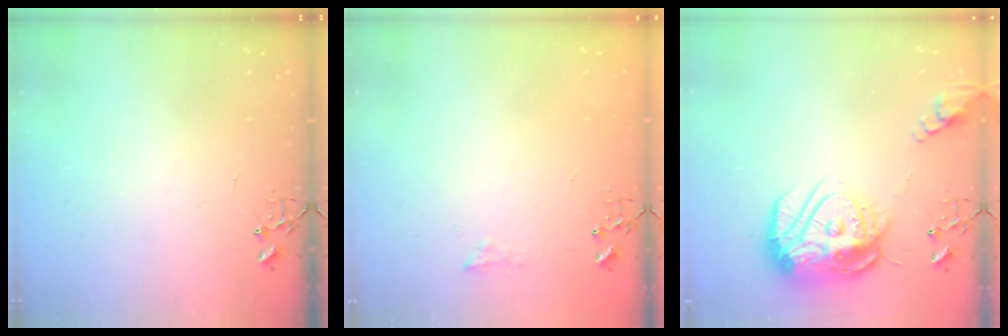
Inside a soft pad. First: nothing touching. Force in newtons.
{"total": 6.9, "press": 6.8, "slide": 0.7}
{"total": 18.8, "press": 18.8, "slide": 1.8}